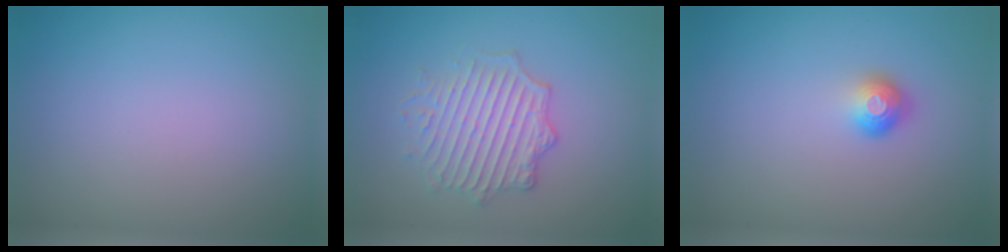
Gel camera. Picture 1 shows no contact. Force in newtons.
{"total": 3.7, "press": 3.4, "slide": 1.6}
{"total": 1.7, "press": 1.3, "slide": 1.2}